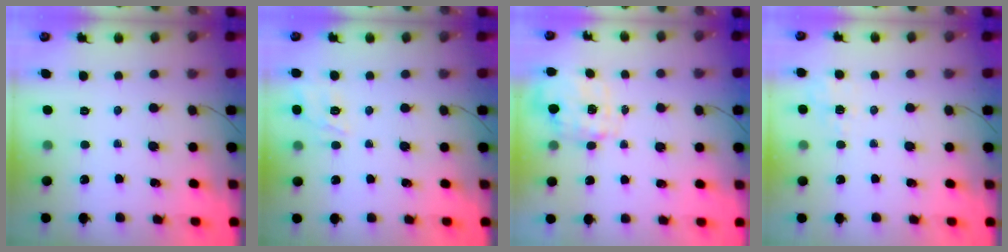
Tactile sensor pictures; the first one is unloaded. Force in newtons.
{"total": 9.1, "press": 8.9, "slide": 1.6}
{"total": 3.9, "press": 3.9, "slide": 0.8}
{"total": 3.6, "press": 3.2, "slide": 1.8}